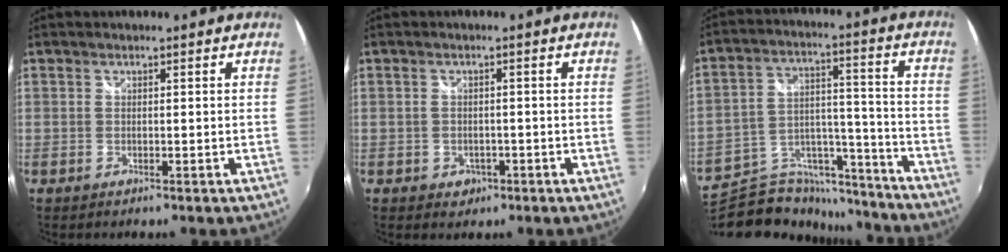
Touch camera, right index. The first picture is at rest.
{"total": 3.0, "force": [-1.2, 2.5, 1.0], "torque": [-0.024, 0.001, -0.011]}
{"total": 20.4, "force": [-17.6, 8.5, 5.9], "torque": [-0.117, 0.050, -0.260]}